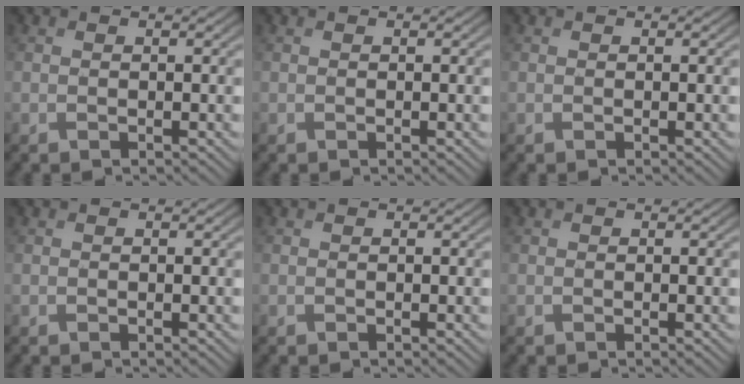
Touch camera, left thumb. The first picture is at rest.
{"total": 0.0}
{"total": 0.0}
{"total": 0.0}
{"total": 0.0}
{"total": 0.0}